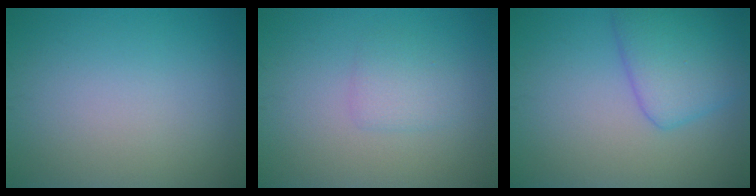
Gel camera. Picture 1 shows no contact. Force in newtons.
{"total": 1.8, "press": 1.8, "slide": 0.1}
{"total": 4.8, "press": 4.8, "slide": 0.1}